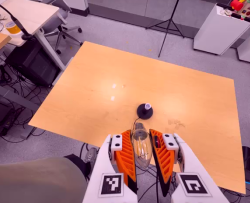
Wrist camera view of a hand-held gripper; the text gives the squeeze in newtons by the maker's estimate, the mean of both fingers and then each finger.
{"total": 19.1, "left": 20.0, "right": 18.2}